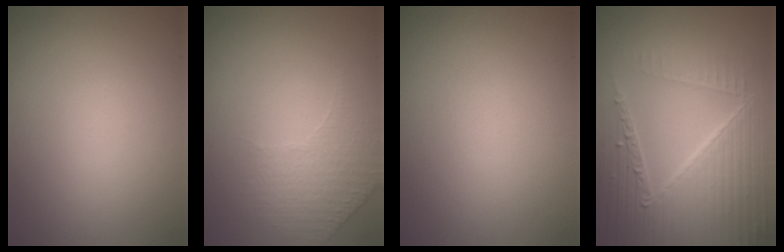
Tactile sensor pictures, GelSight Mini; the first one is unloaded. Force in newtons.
{"total": 1.7, "press": 1.3, "slide": 1.1}
{"total": 0.0}
{"total": 6.6, "press": 5.2, "slide": 4.1}